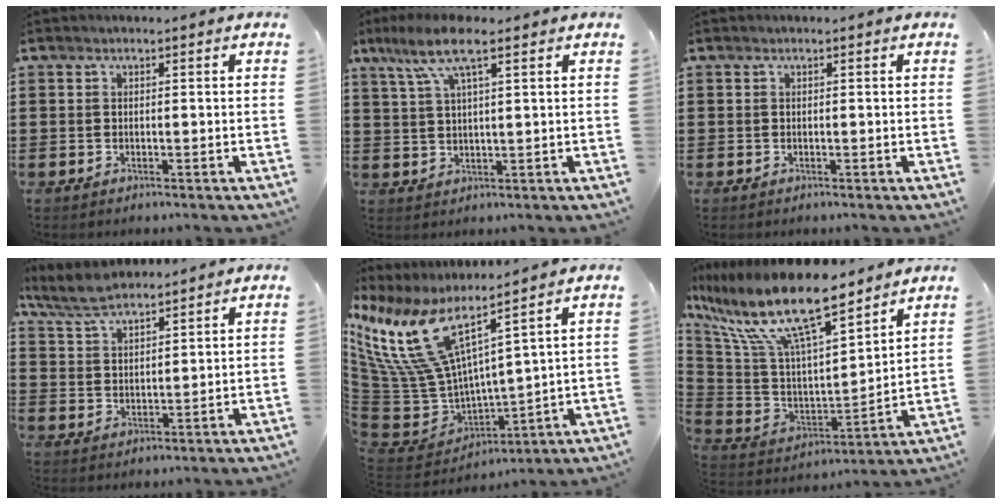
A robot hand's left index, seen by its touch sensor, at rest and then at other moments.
{"total": 7.4, "force": [4.2, 1.5, 6.0], "torque": [-0.127, 0.005, 0.072]}
{"total": 0.0}
{"total": 5.3, "force": [4.7, 1.5, 1.8], "torque": [-0.050, -0.005, 0.089]}
{"total": 12.5, "force": [7.3, 4.9, 8.8], "torque": [-0.242, -0.059, 0.125]}
{"total": 15.7, "force": [10.7, 4.1, 10.7], "torque": [-0.254, -0.063, 0.182]}